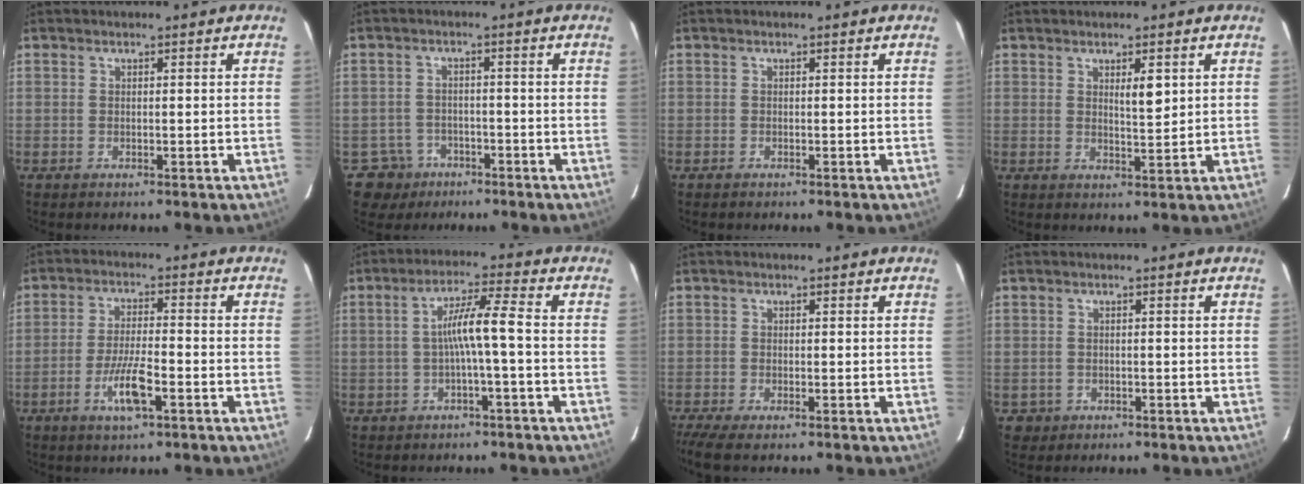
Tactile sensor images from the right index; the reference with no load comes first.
{"total": 5.2, "force": [-2.8, 4.4, -0.7], "torque": [0.012, 0.011, -0.041]}
{"total": 0.0}
{"total": 3.0, "force": [1.2, 0.7, 2.7], "torque": [-0.044, -0.005, 0.020]}
{"total": 6.8, "force": [-3.0, 1.0, 6.0], "torque": [-0.115, -0.006, -0.053]}
{"total": 6.0, "force": [-0.6, -0.2, 6.0], "torque": [-0.109, 0.021, -0.011]}
{"total": 4.5, "force": [-3.3, 0.8, 3.0], "torque": [-0.057, -0.005, -0.060]}
{"total": 2.0, "force": [-0.7, 1.9, -0.2], "torque": [0.002, 0.008, -0.008]}